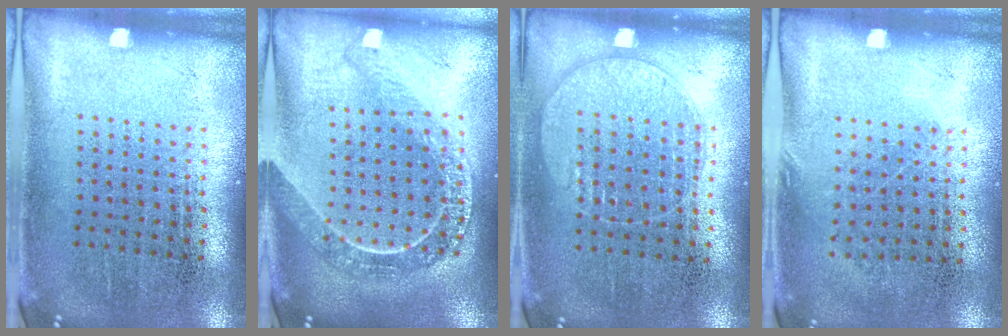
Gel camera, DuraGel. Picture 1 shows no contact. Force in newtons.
{"total": 2.3, "press": 1.9, "slide": 1.2}
{"total": 1.0, "press": 0.9, "slide": 0.4}
{"total": 0.8, "press": 0.6, "slide": 0.5}